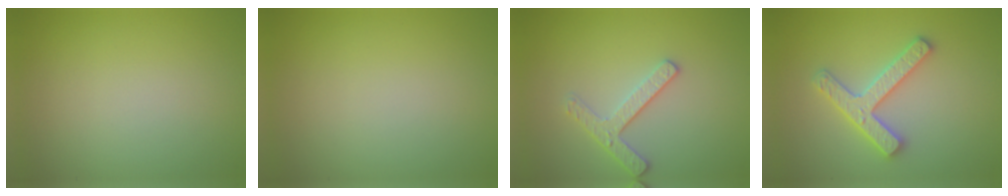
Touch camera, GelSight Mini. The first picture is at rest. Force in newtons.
{"total": 0.0}
{"total": 2.4, "press": 2.3, "slide": 0.5}
{"total": 4.2, "press": 4.2, "slide": 0.7}